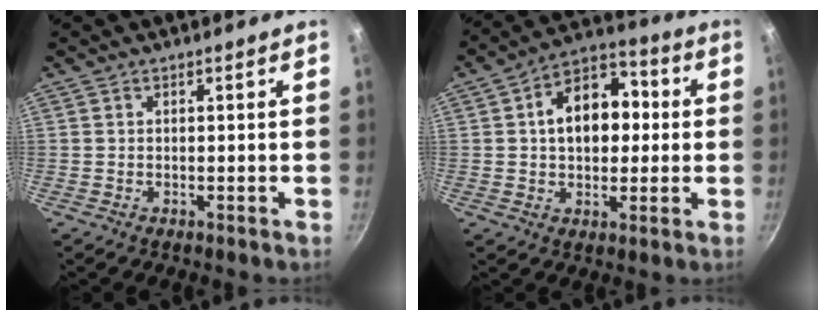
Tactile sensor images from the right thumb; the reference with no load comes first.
{"total": 14.1, "force": [1.6, 9.8, 10.0], "torque": [-0.110, 0.027, 0.012]}